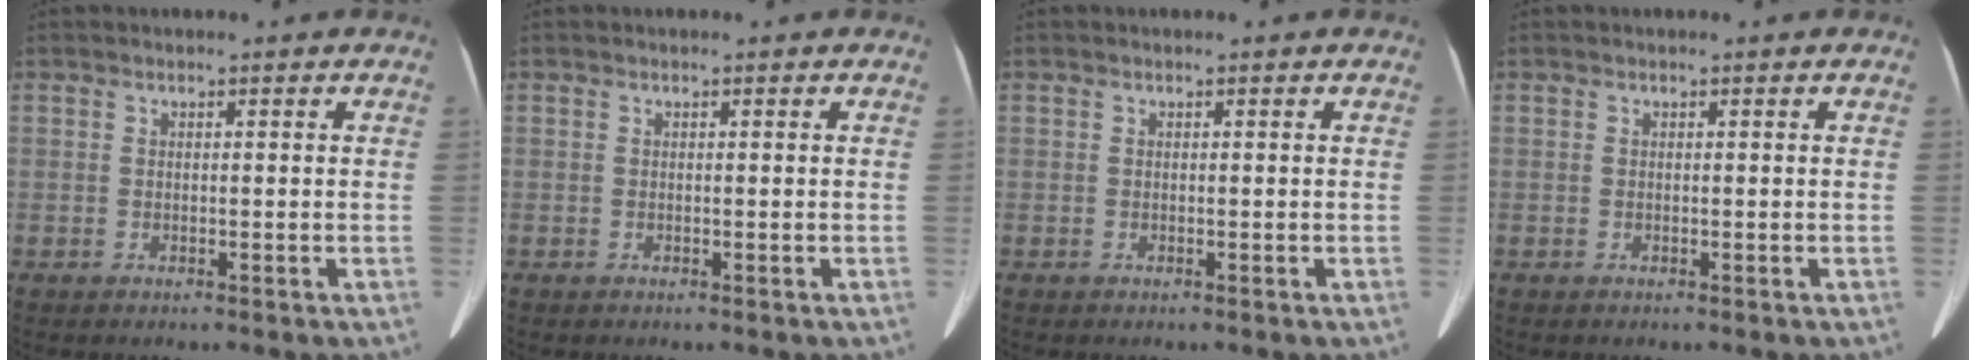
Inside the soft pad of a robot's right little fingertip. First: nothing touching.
{"total": 0.0}
{"total": 0.0}
{"total": 0.0}